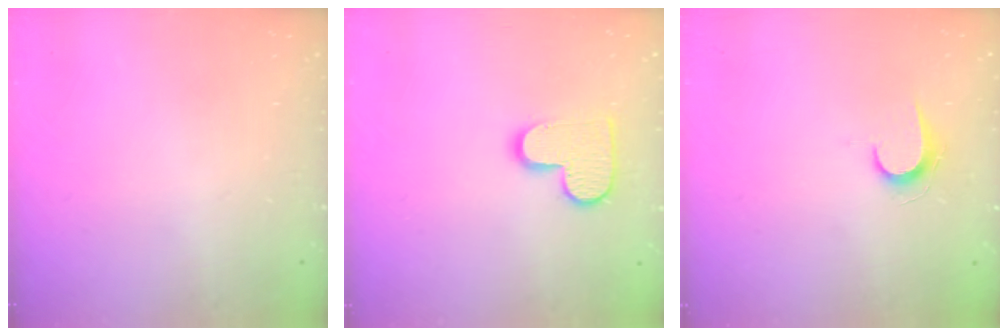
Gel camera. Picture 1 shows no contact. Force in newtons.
{"total": 11.0, "press": 11.0, "slide": 0.7}
{"total": 5.9, "press": 5.9, "slide": 0.6}